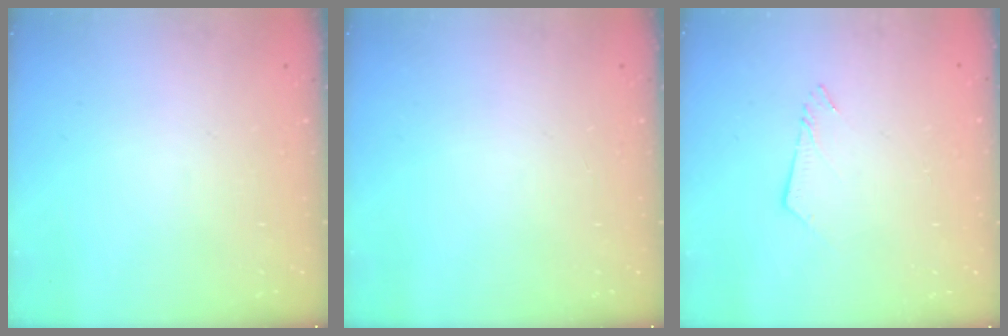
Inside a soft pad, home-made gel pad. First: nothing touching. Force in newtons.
{"total": 0.0}
{"total": 2.9, "press": 2.9, "slide": 0.2}